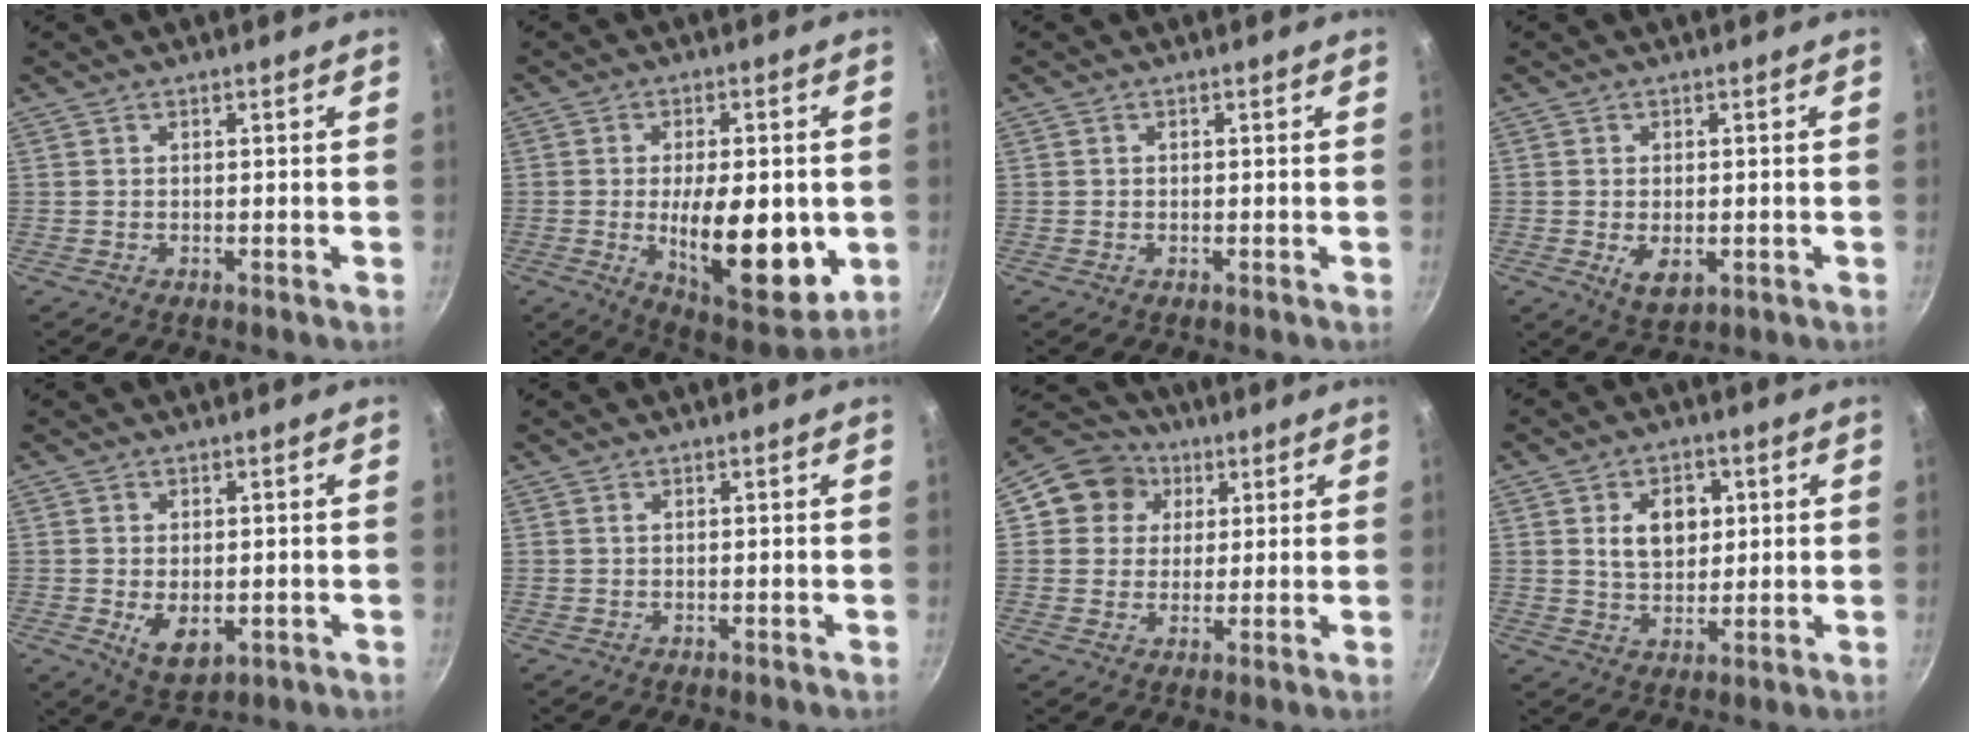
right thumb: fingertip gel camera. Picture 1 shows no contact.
{"total": 18.4, "force": [-2.5, 7.8, 16.5], "torque": [-0.218, -0.016, -0.027]}
{"total": 0.0}
{"total": 4.9, "force": [-1.1, 2.9, 3.9], "torque": [-0.061, -0.009, -0.007]}
{"total": 6.5, "force": [-1.0, 4.0, 5.1], "torque": [-0.076, -0.015, -0.003]}
{"total": 0.0}
{"total": 9.6, "force": [3.0, 8.6, 3.0], "torque": [-0.016, 0.012, 0.036]}
{"total": 8.5, "force": [2.0, 6.0, 5.6], "torque": [-0.065, -0.005, 0.034]}